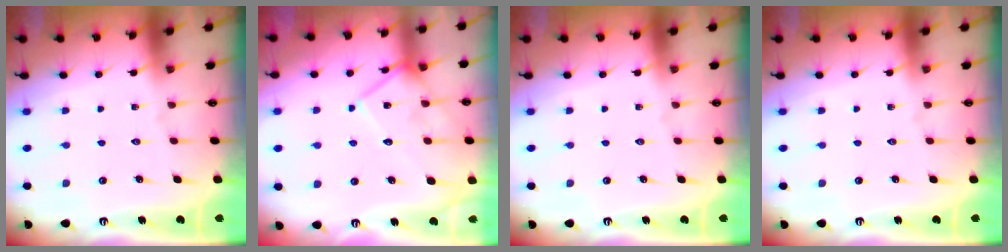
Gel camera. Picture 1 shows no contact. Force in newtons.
{"total": 14.2, "press": 14.2, "slide": 1.1}
{"total": 0.0}
{"total": 0.0}